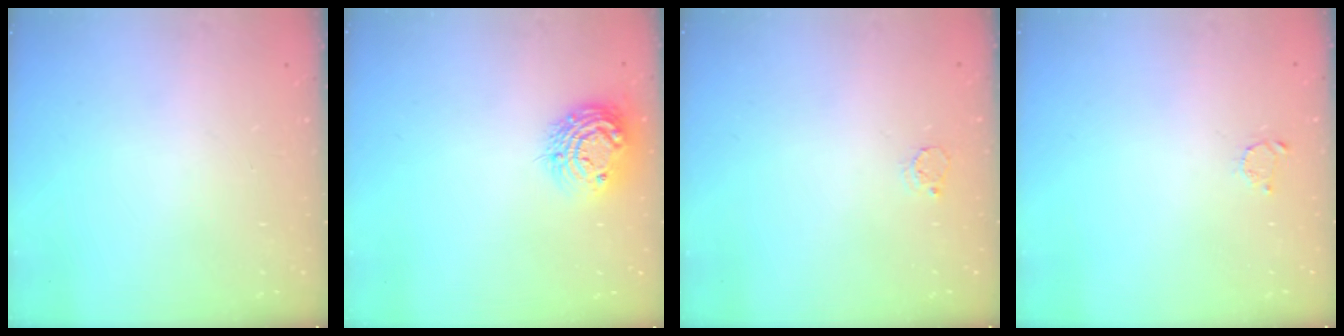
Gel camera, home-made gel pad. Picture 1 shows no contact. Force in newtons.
{"total": 12.3, "press": 12.3, "slide": 0.8}
{"total": 3.2, "press": 3.2, "slide": 0.2}
{"total": 2.1, "press": 2.1, "slide": 0.3}